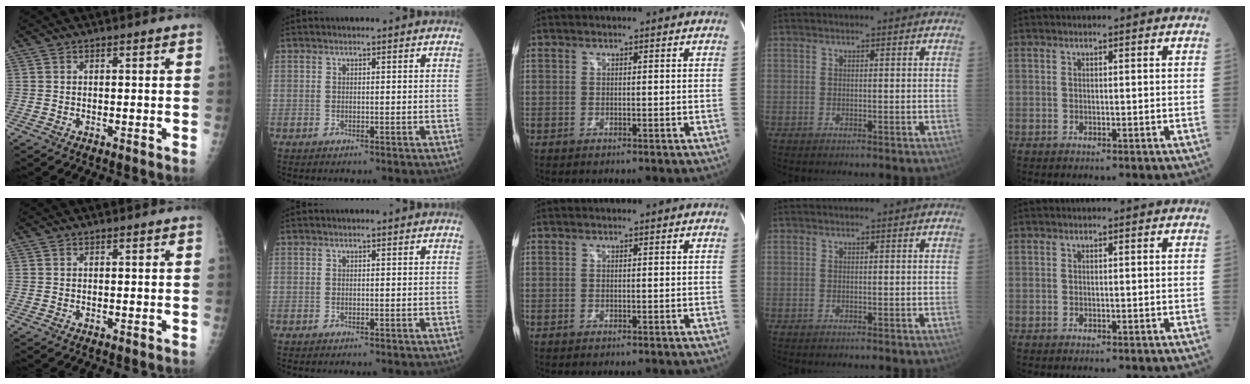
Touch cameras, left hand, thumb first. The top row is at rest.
{}